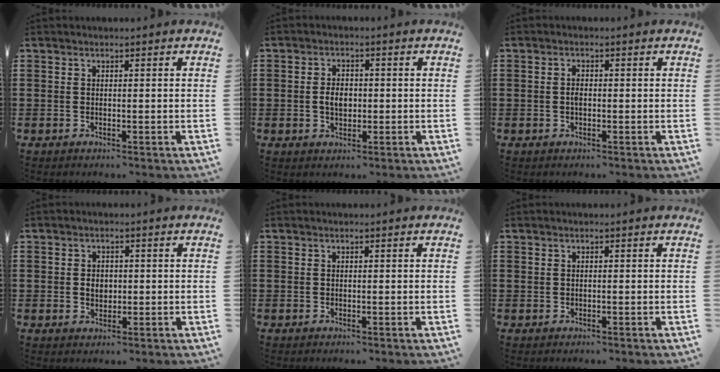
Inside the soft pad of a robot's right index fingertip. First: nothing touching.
{"total": 3.3, "force": [-0.2, 2.0, 2.6], "torque": [-0.043, 0.003, -0.008]}
{"total": 1.6, "force": [-0.1, 0.8, 1.4], "torque": [-0.028, 0.002, -0.003]}
{"total": 2.2, "force": [0.0, 1.5, 1.5], "torque": [-0.024, 0.003, -0.004]}
{"total": 0.0}
{"total": 0.0}